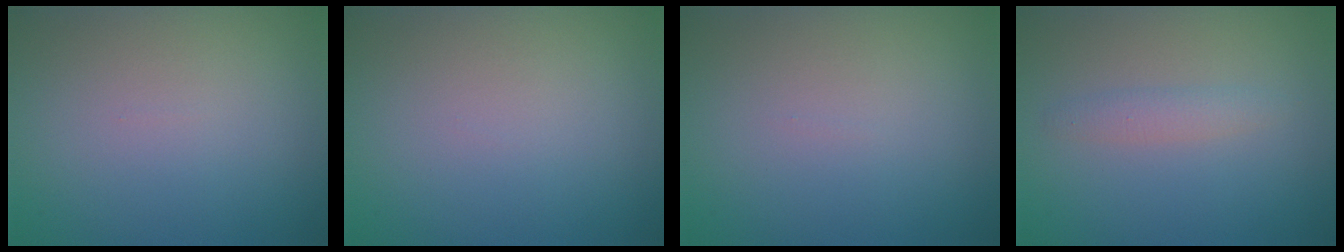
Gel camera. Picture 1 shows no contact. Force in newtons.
{"total": 0.0}
{"total": 0.0}
{"total": 1.5, "press": 1.5, "slide": 0.0}